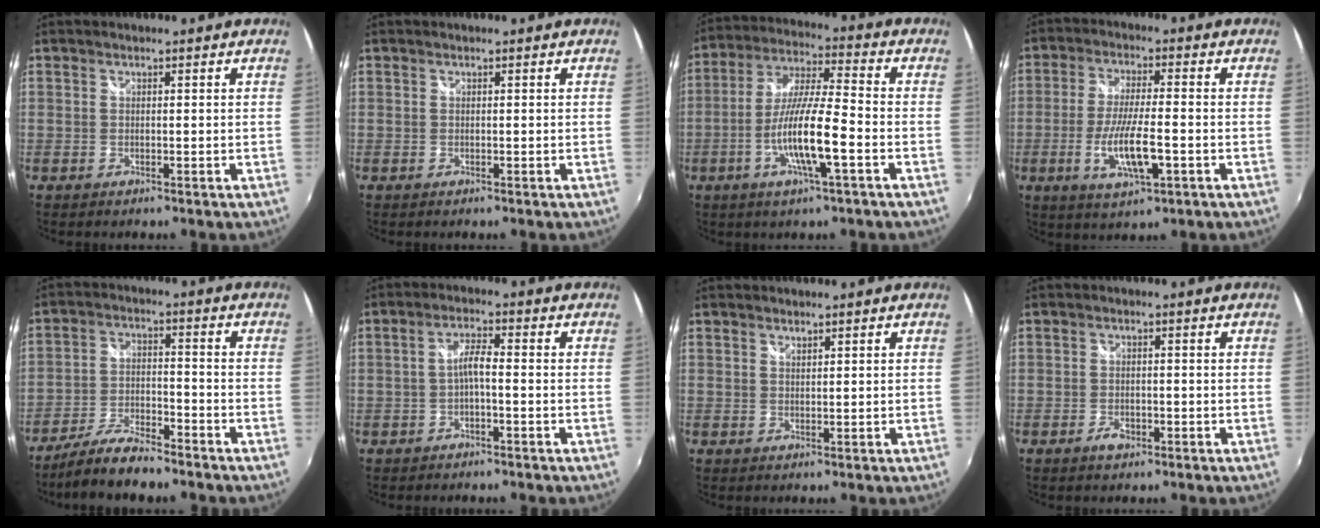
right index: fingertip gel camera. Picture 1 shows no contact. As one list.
[{"total": 0.0}, {"total": 12.6, "force": [-4.4, 1.3, 11.7], "torque": [-0.232, -0.006, -0.085]}, {"total": 10.0, "force": [-3.1, 2.2, 9.2], "torque": [-0.181, -0.015, -0.056]}, {"total": 9.9, "force": [-8.4, 2.0, 4.9], "torque": [-0.114, -0.007, -0.152]}, {"total": 3.1, "force": [-1.1, 0.5, 2.9], "torque": [-0.058, 0.008, -0.021]}, {"total": 0.8, "force": [0.8, 0.2, 0.2], "torque": [-0.003, 0.001, 0.014]}, {"total": 2.4, "force": [-1.3, 1.3, 1.4], "torque": [-0.028, -0.002, -0.024]}]